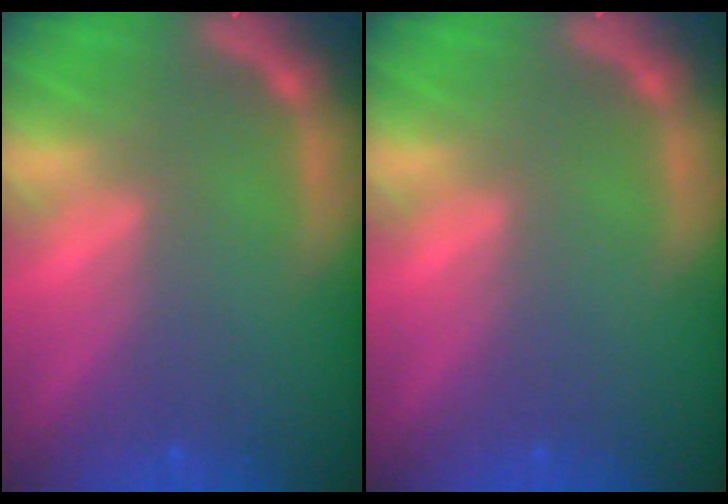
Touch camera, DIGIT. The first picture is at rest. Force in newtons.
{"total": 0.0}